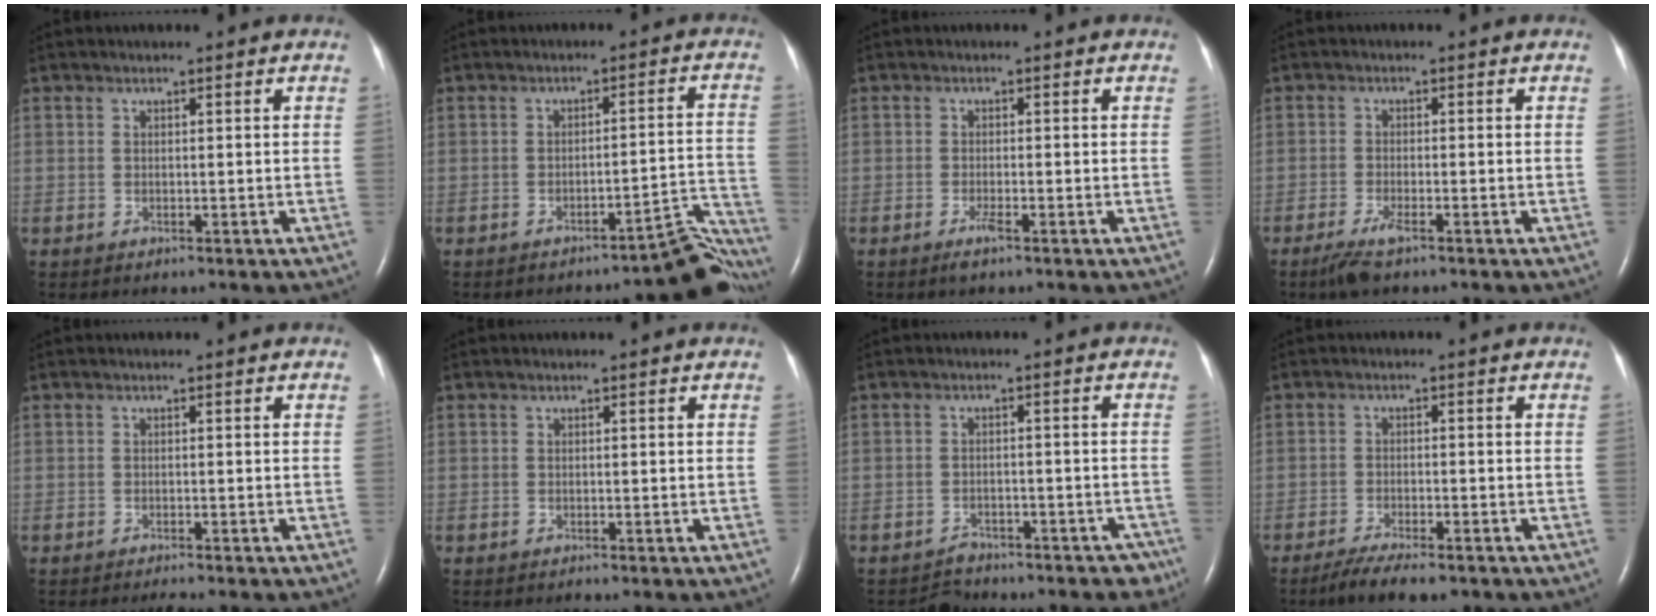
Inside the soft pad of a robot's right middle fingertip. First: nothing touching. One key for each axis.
{"total": 8.7, "fx": -8.1, "fy": 0.7, "fz": 3.0, "tx": 0.008, "ty": 0.046, "tz": -0.100}
{"total": 1.6, "fx": -1.1, "fy": 0.0, "fz": 1.2, "tx": -0.031, "ty": -0.004, "tz": -0.022}
{"total": 3.3, "fx": -2.3, "fy": 0.5, "fz": 2.3, "tx": -0.060, "ty": -0.008, "tz": -0.045}
{"total": 1.3, "fx": -1.1, "fy": -0.3, "fz": 0.5, "tx": -0.011, "ty": -0.002, "tz": -0.018}
{"total": 0.0}
{"total": 6.1, "fx": -5.2, "fy": 3.2, "fz": 0.4, "tx": 0.021, "ty": 0.020, "tz": -0.063}
{"total": 6.3, "fx": -4.8, "fy": 1.4, "fz": 3.8, "tx": -0.064, "ty": -0.012, "tz": -0.076}